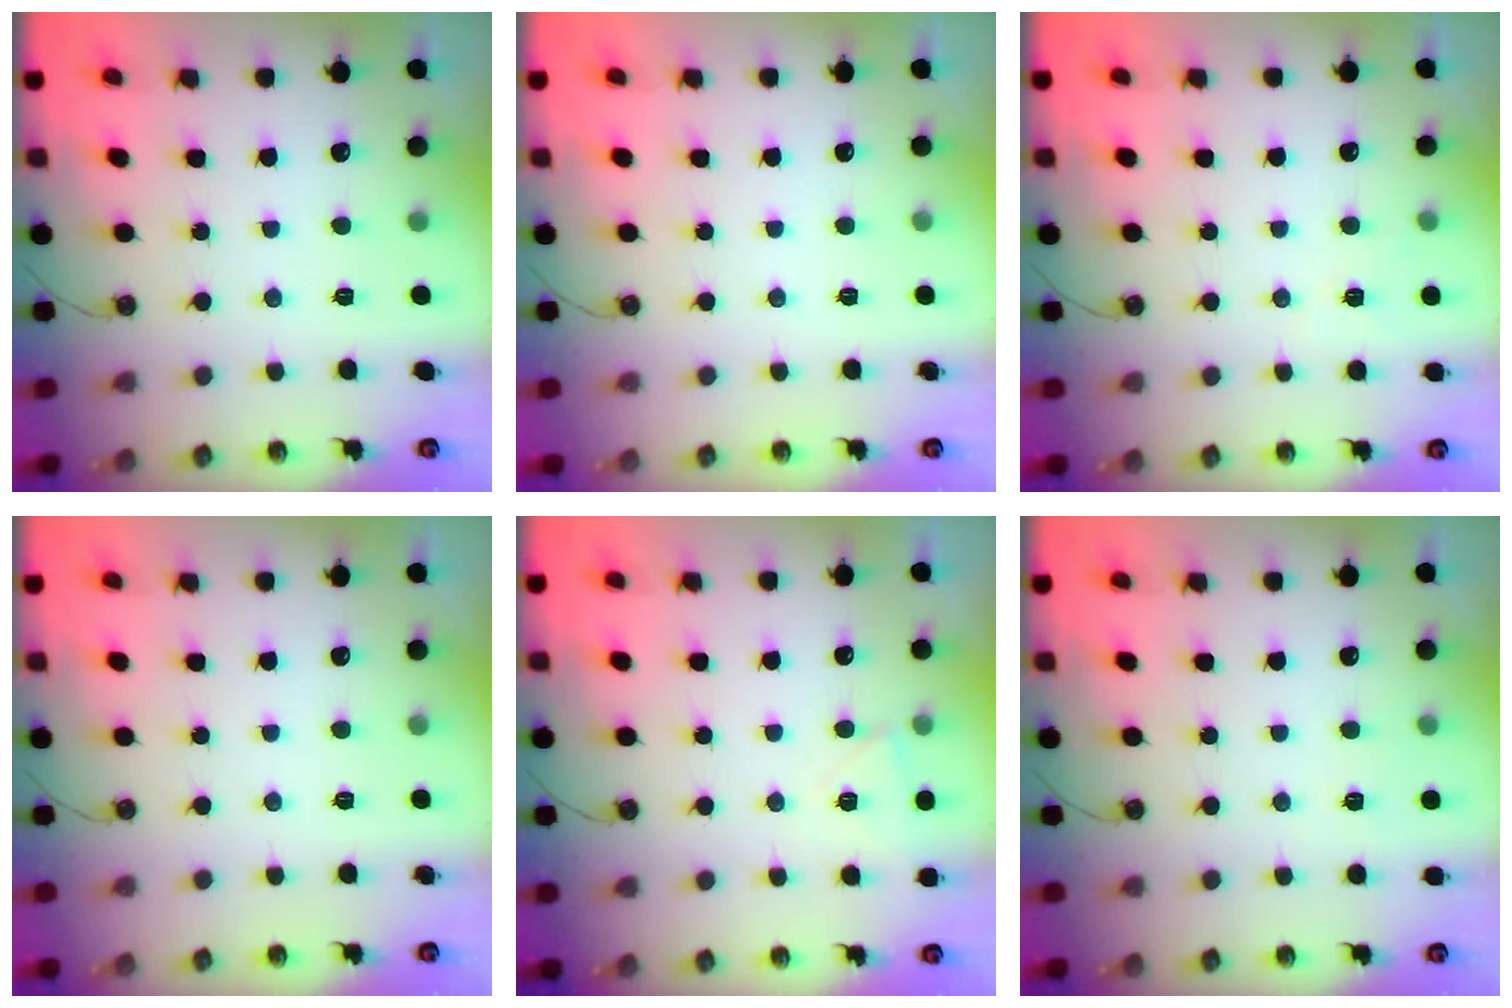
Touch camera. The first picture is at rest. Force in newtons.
{"total": 0.0}
{"total": 4.6, "press": 4.5, "slide": 0.6}
{"total": 0.0}
{"total": 4.9, "press": 4.9, "slide": 0.3}
{"total": 2.1, "press": 2.1, "slide": 0.4}